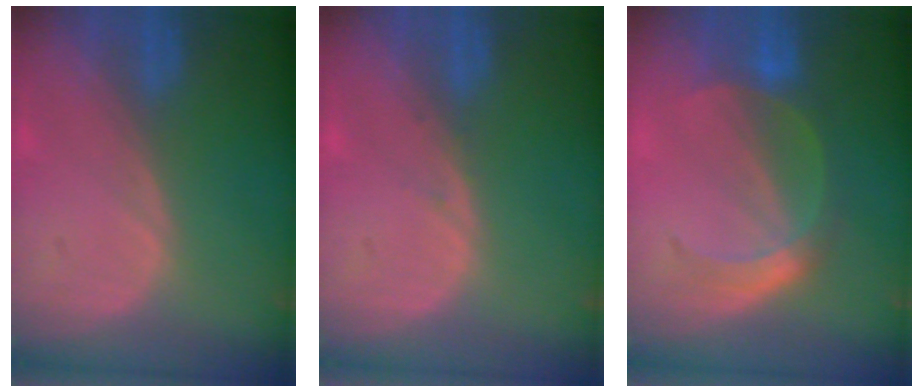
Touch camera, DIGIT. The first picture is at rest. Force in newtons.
{"total": 0.6, "press": 0.3, "slide": 0.5}
{"total": 4.9, "press": 4.9, "slide": 0.3}